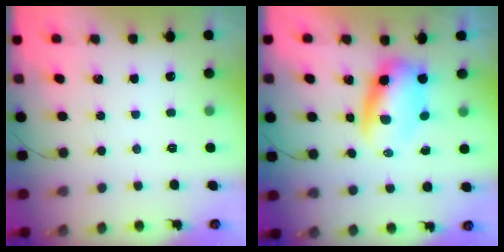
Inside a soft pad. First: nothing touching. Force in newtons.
{"total": 6.5, "press": 6.3, "slide": 1.5}